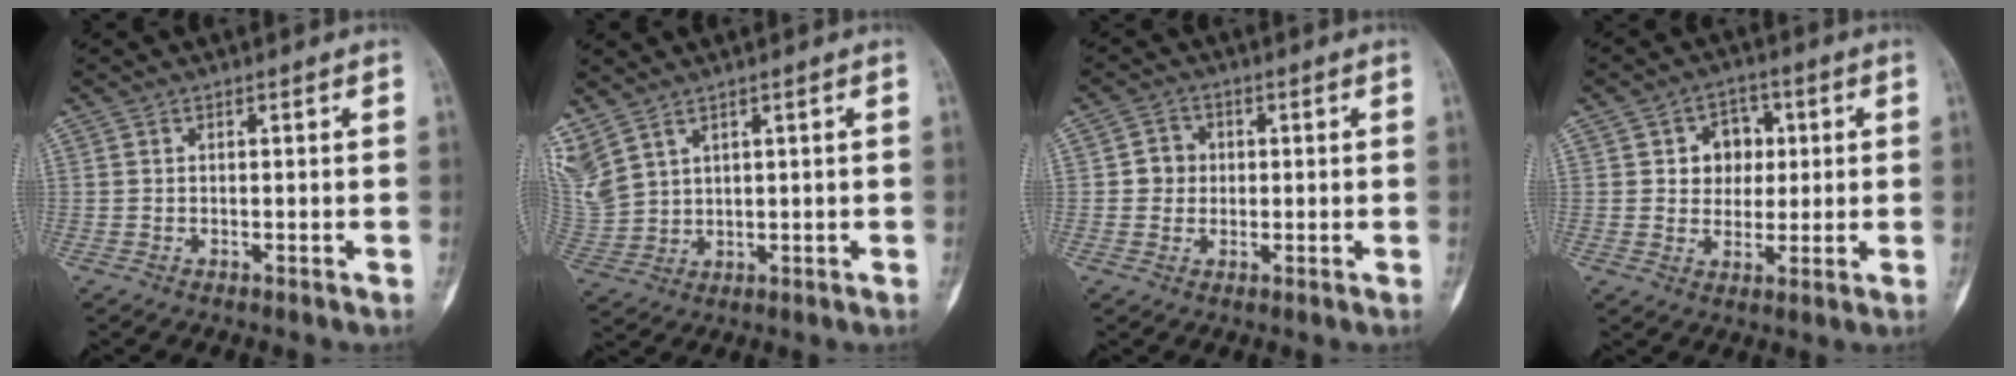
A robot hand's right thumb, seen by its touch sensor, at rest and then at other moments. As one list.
[{"total": 9.2, "force": [5.9, 4.9, 5.1], "torque": [-0.133, -0.014, 0.144]}, {"total": 3.9, "force": [0.2, 3.7, 1.3], "torque": [0.002, 0.007, -0.002]}, {"total": 7.4, "force": [1.5, 6.2, 3.9], "torque": [-0.014, 0.002, 0.020]}]